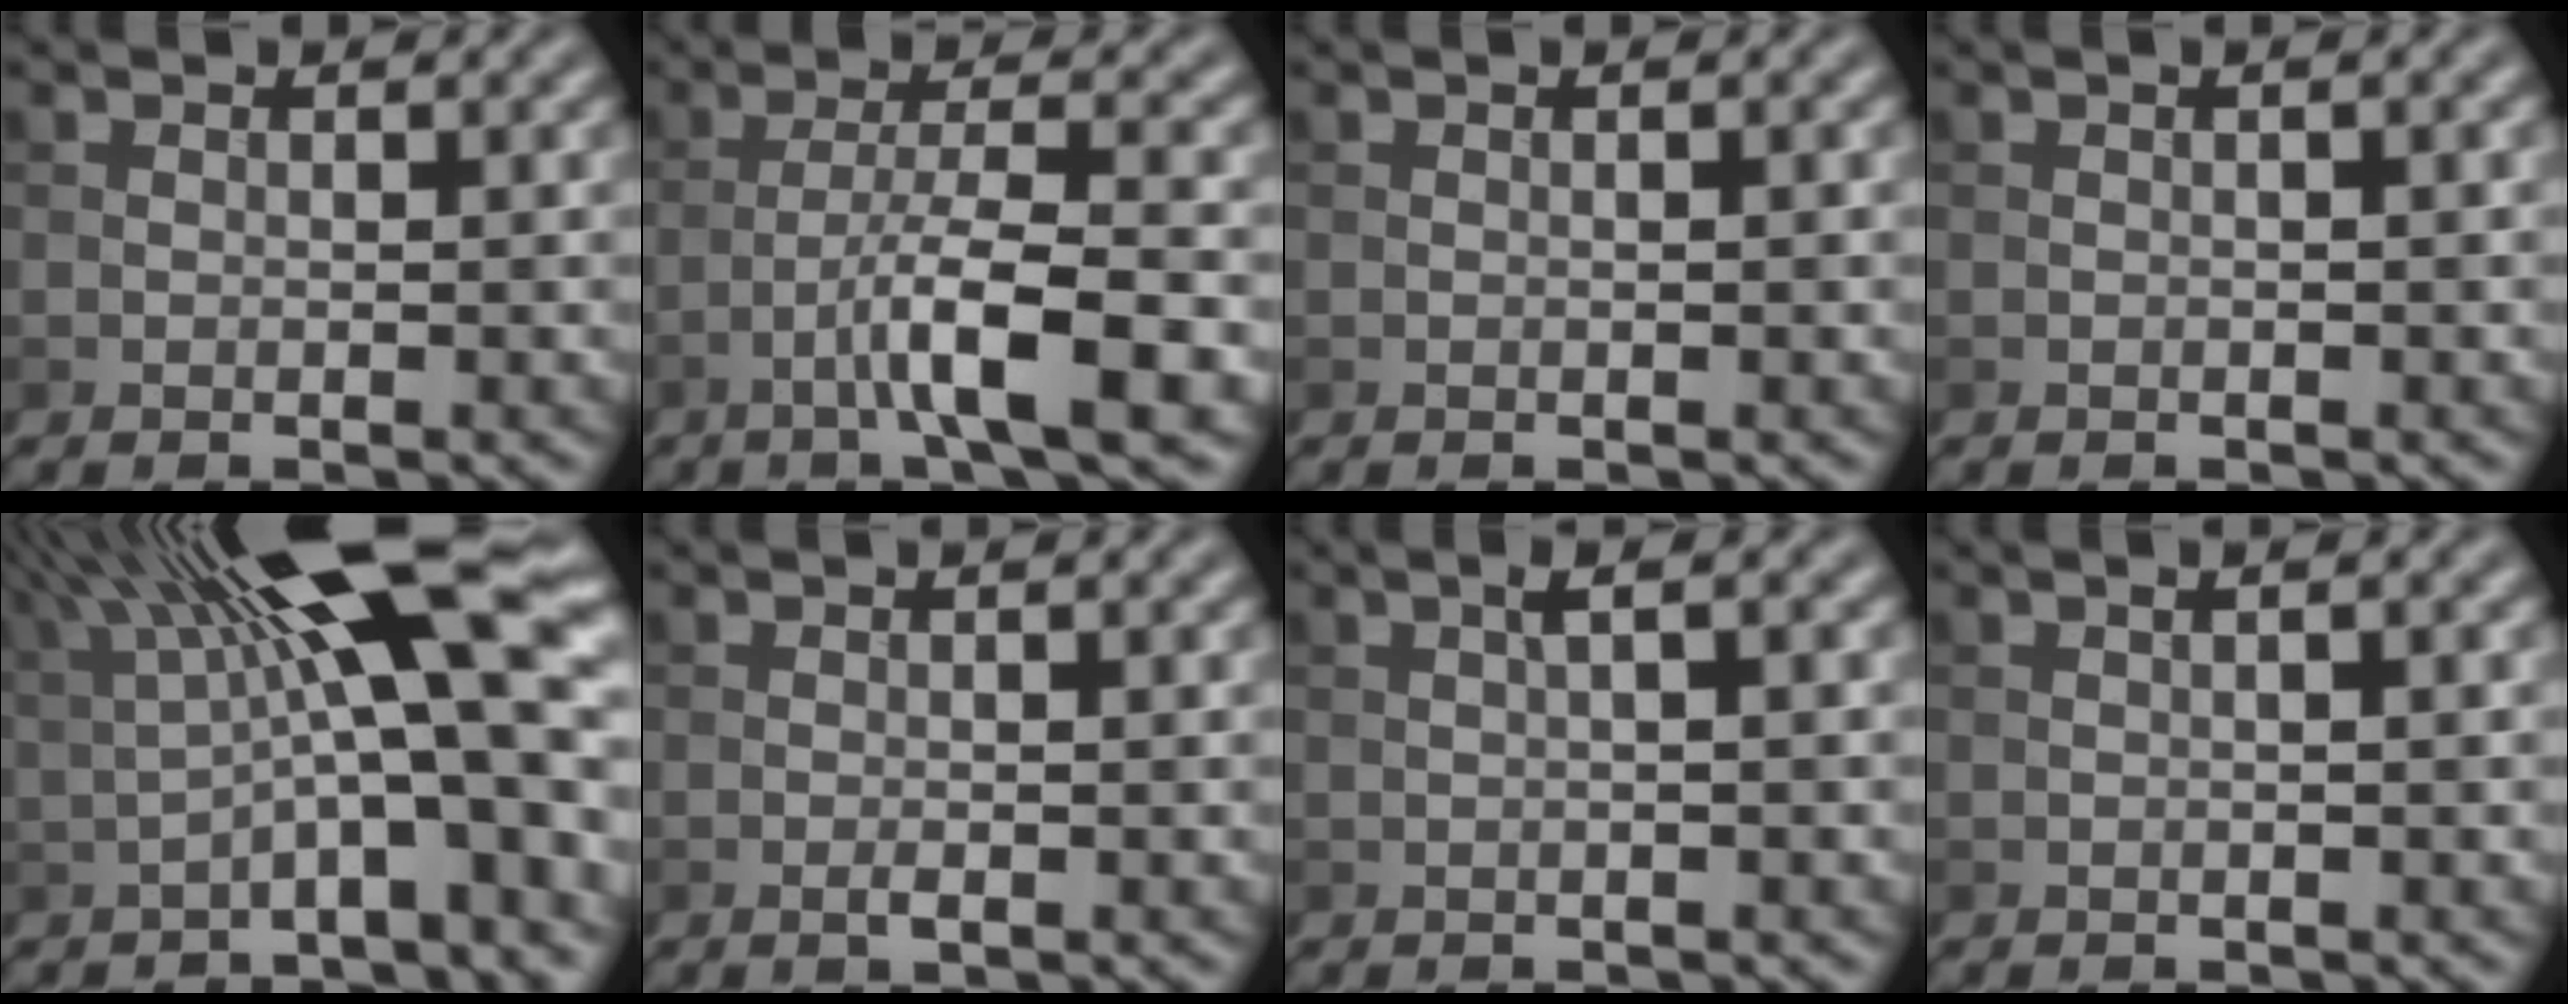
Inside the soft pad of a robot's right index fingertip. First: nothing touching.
{"total": 7.4, "force": [-3.1, 1.1, 6.6], "torque": [-0.109, 0.014, -0.057]}
{"total": 0.6, "force": [0.0, 0.1, 0.6], "torque": [-0.010, 0.001, 0.002]}
{"total": 1.0, "force": [0.2, 0.1, 1.0], "torque": [-0.020, 0.001, 0.000]}
{"total": 15.3, "force": [3.6, 3.7, 14.4], "torque": [-0.211, 0.022, 0.064]}
{"total": 1.5, "force": [-0.3, 0.3, 1.4], "torque": [-0.026, -0.001, -0.009]}
{"total": 2.6, "force": [0.6, 0.7, 2.4], "torque": [-0.029, 0.007, 0.004]}
{"total": 2.0, "force": [0.6, 0.6, 1.8], "torque": [-0.019, -0.006, 0.002]}